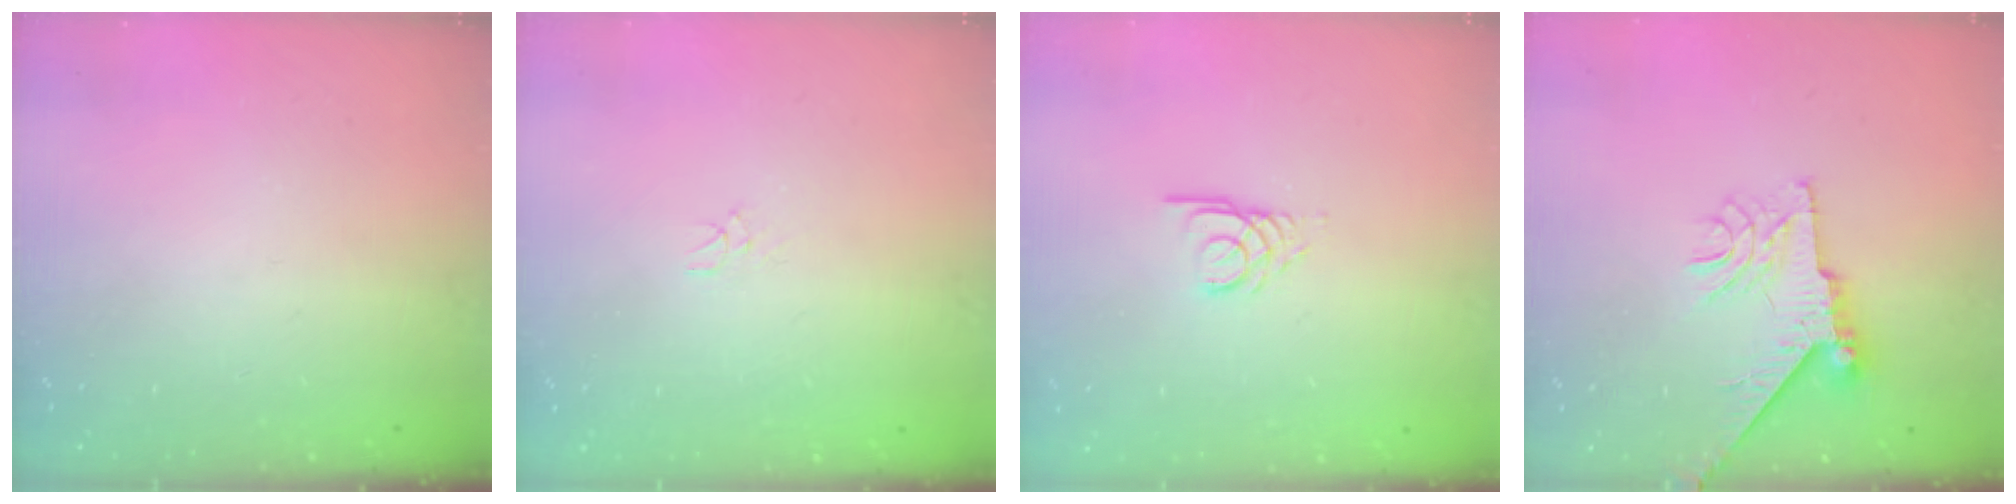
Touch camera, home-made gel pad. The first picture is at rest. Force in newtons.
{"total": 3.4, "press": 3.4, "slide": 0.2}
{"total": 3.5, "press": 3.5, "slide": 0.4}
{"total": 11.5, "press": 11.4, "slide": 1.2}